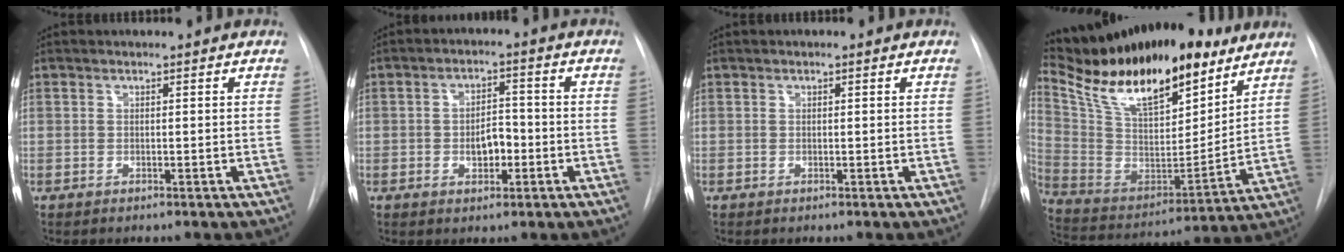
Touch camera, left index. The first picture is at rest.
{"total": 4.4, "force": [-1.3, 2.5, 3.4], "torque": [-0.051, 0.009, -0.017]}
{"total": 0.0}
{"total": 24.3, "force": [19.0, 7.4, 13.1], "torque": [-0.231, -0.004, 0.321]}